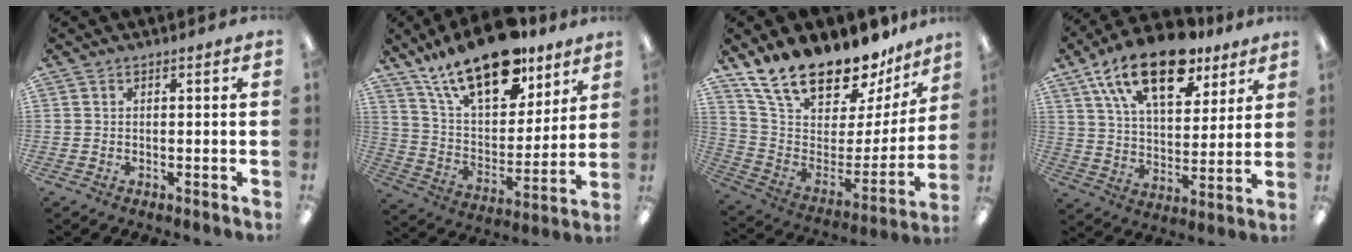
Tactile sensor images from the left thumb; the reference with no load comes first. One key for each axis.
{"total": 21.5, "fx": 15.1, "fy": 9.3, "fz": 12.1, "tx": -0.220, "ty": -0.086, "tz": 0.265}
{"total": 21.0, "fx": 17.8, "fy": 7.6, "fz": 8.1, "tx": -0.148, "ty": -0.134, "tz": 0.323}
{"total": 21.0, "fx": 13.4, "fy": 10.0, "fz": 12.8, "tx": -0.221, "ty": -0.059, "tz": 0.234}